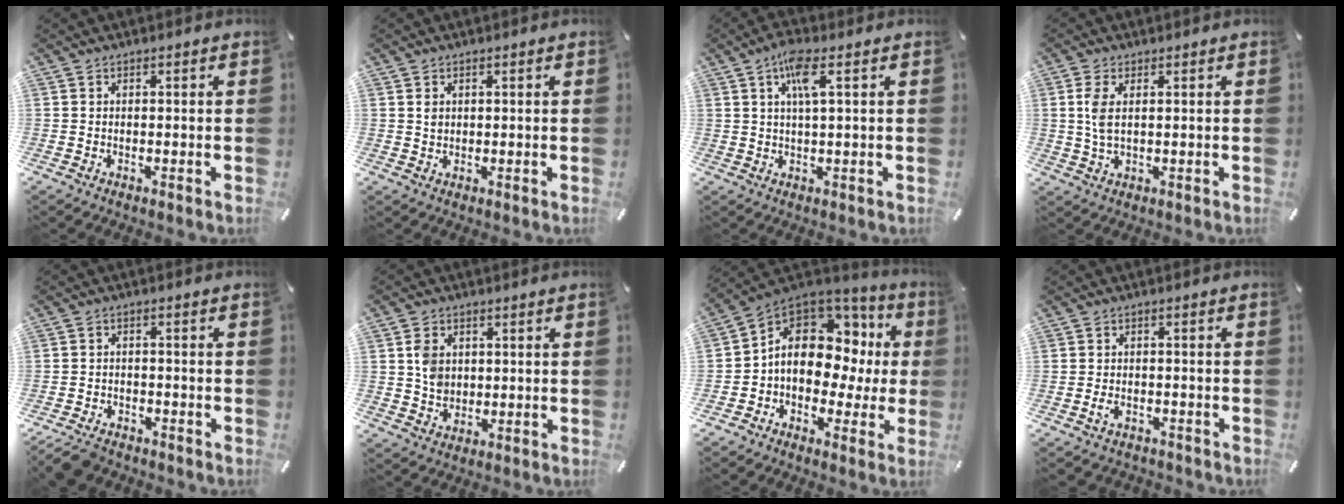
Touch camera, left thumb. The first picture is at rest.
{"total": 1.4, "force": [0.4, 1.1, 0.7], "torque": [-0.017, 0.003, 0.007]}
{"total": 6.3, "force": [2.3, 1.2, 5.7], "torque": [-0.119, 0.006, 0.038]}
{"total": 4.9, "force": [0.8, 2.1, 4.3], "torque": [-0.110, -0.001, 0.008]}
{"total": 4.6, "force": [-4.0, 1.8, 1.3], "torque": [-0.035, 0.014, -0.080]}
{"total": 5.5, "force": [0.8, 4.7, 2.6], "torque": [-0.049, 0.002, 0.012]}
{"total": 12.2, "force": [1.4, 9.4, 7.5], "torque": [-0.118, -0.016, 0.021]}
{"total": 2.9, "force": [-1.9, 1.6, 1.4], "torque": [-0.031, 0.008, -0.038]}